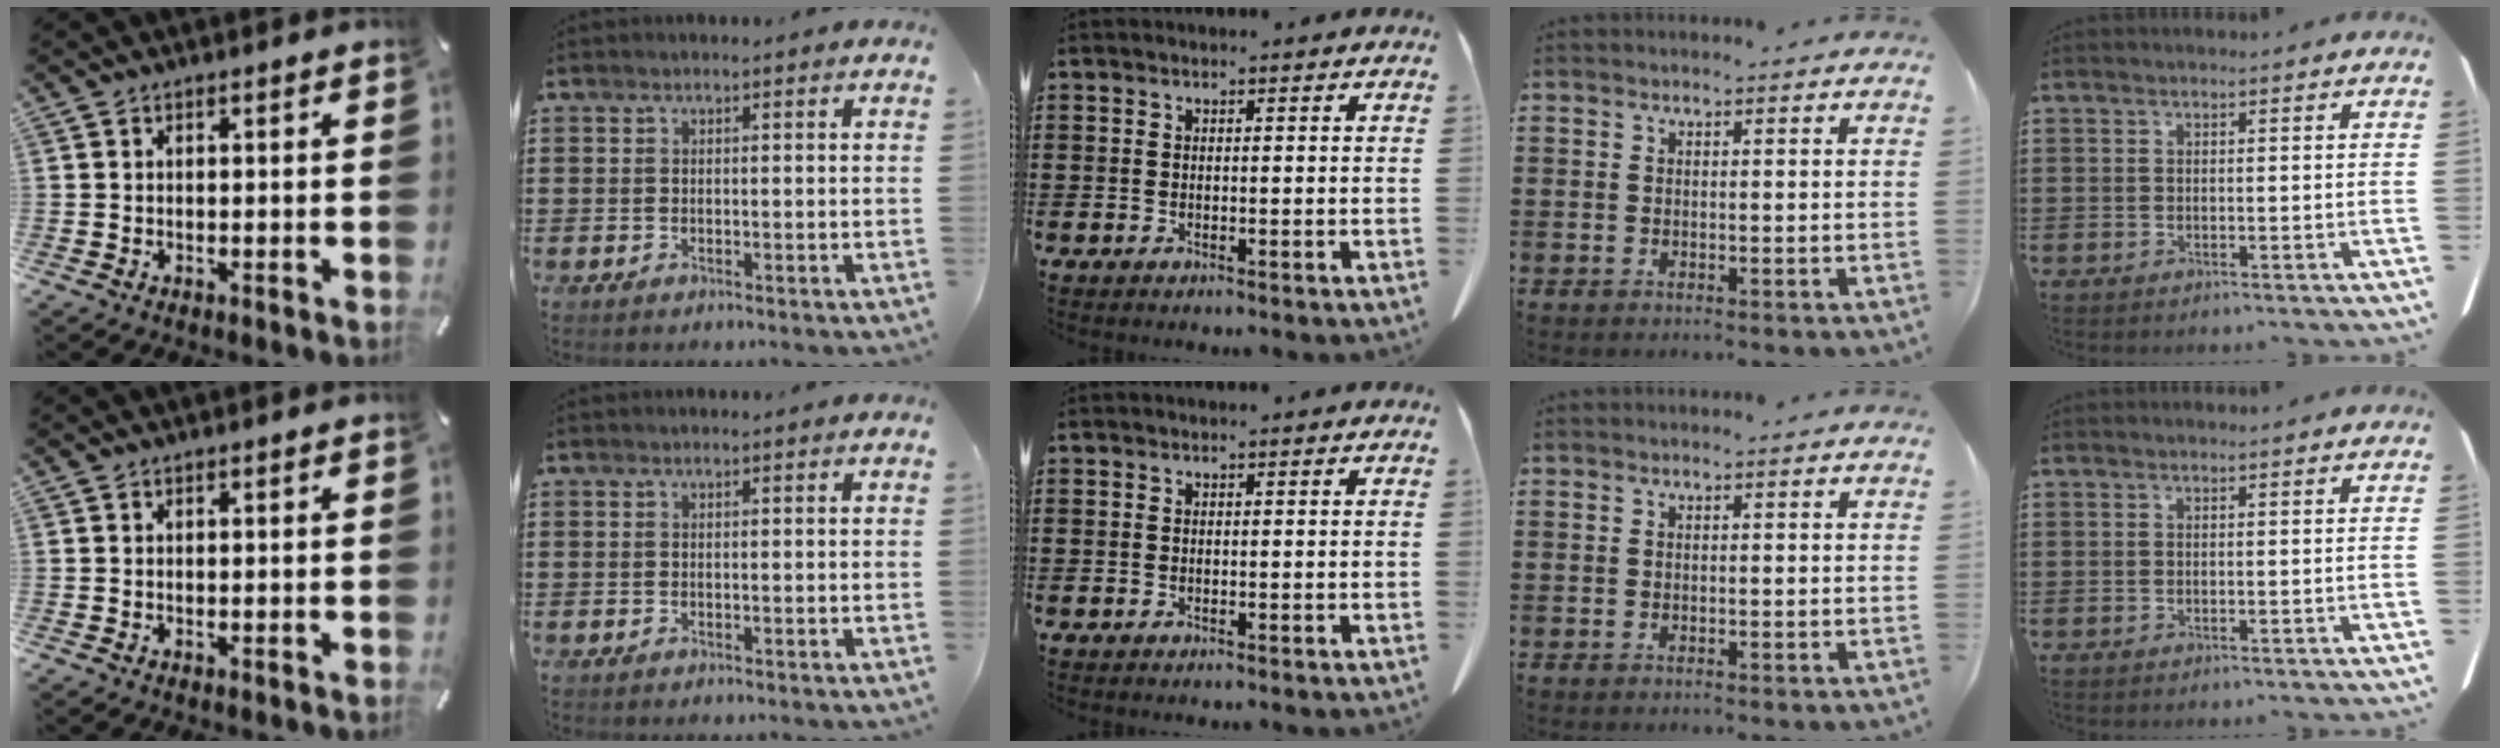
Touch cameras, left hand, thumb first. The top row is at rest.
{}